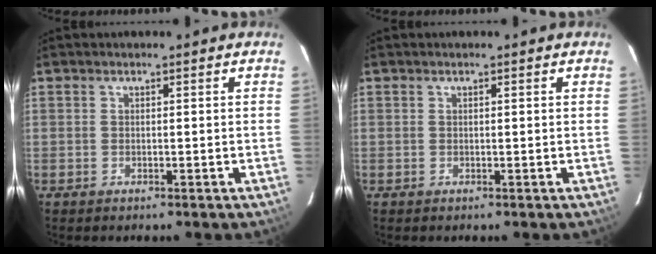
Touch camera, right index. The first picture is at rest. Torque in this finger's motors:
{"motor_torque": [-0.04, 0.00, 0.03, 0.01]}